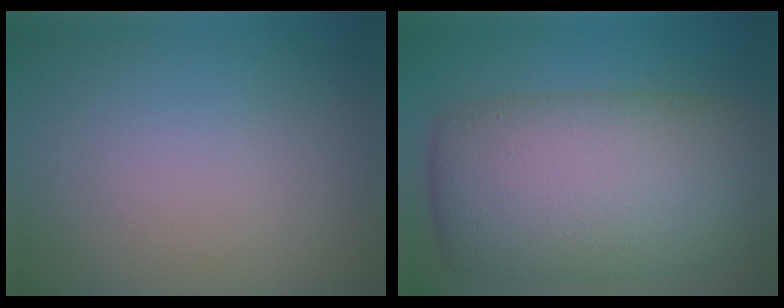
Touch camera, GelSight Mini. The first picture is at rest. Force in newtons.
{"total": 13.2, "press": 13.2, "slide": 0.4}